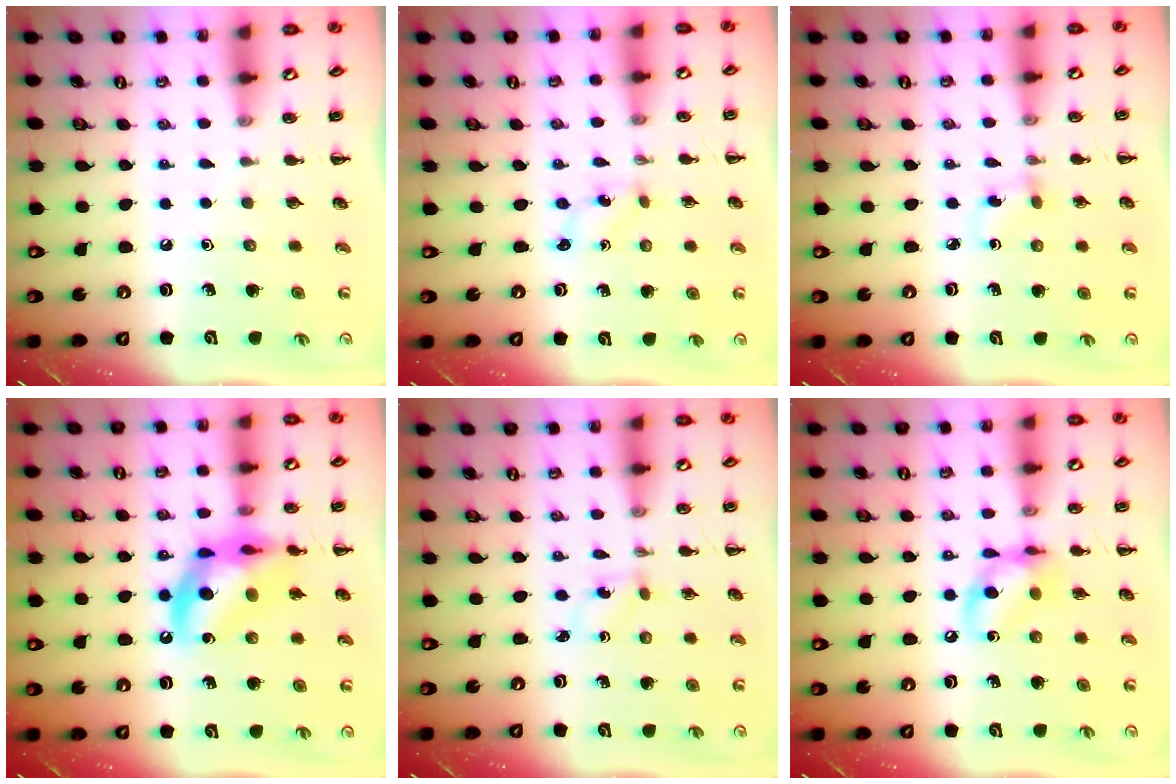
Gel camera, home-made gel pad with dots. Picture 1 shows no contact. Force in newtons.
{"total": 0.0}
{"total": 2.0, "press": 1.7, "slide": 1.0}
{"total": 14.1, "press": 13.7, "slide": 3.3}
{"total": 1.5, "press": 1.4, "slide": 0.6}
{"total": 10.4, "press": 10.3, "slide": 1.4}